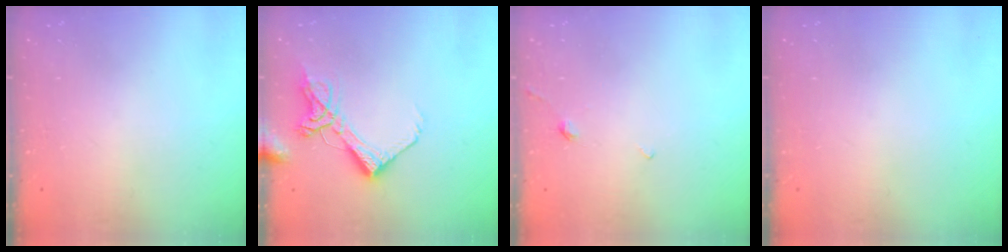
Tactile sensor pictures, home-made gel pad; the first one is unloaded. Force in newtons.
{"total": 10.8, "press": 10.7, "slide": 1.3}
{"total": 1.7, "press": 1.6, "slide": 0.5}
{"total": 0.0}